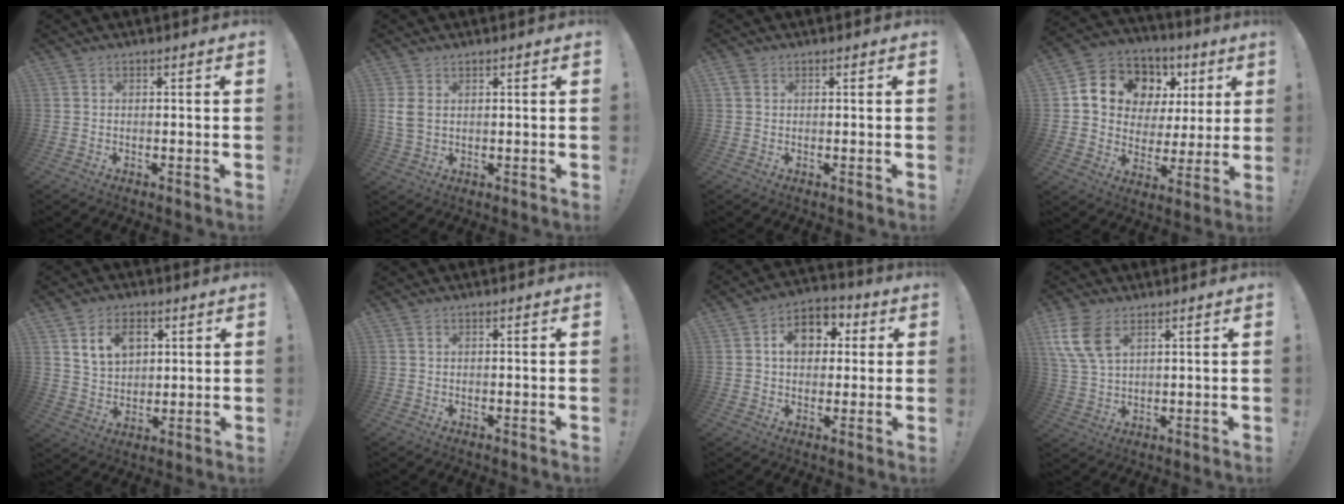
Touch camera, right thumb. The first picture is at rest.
{"total": 4.1, "force": [1.5, 2.8, 2.7], "torque": [-0.042, -0.004, 0.027]}
{"total": 2.1, "force": [1.0, 1.6, 0.9], "torque": [-0.011, 0.000, 0.018]}
{"total": 12.8, "force": [6.1, 10.1, 5.2], "torque": [-0.085, -0.037, 0.127]}
{"total": 9.8, "force": [4.8, 7.1, 4.8], "torque": [-0.070, -0.019, 0.092]}
{"total": 0.6, "force": [0.2, 0.5, 0.1], "torque": [-0.002, 0.003, 0.003]}
{"total": 10.7, "force": [2.8, 8.1, 6.3], "torque": [-0.089, -0.001, 0.053]}
{"total": 11.1, "force": [5.6, 6.8, 6.8], "torque": [-0.142, -0.017, 0.107]}